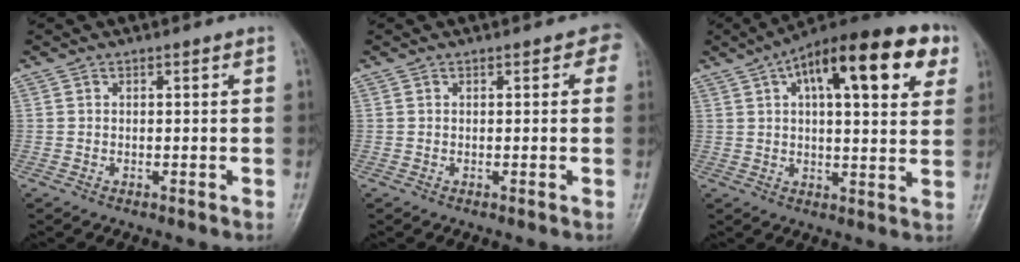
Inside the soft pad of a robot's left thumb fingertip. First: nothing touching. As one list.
[{"total": 2.1, "force": [0.6, 1.3, 1.5], "torque": [0.004, 0.004, -0.002]}, {"total": 21.5, "force": [9.0, 8.1, 17.8], "torque": [-0.245, 0.018, 0.126]}]